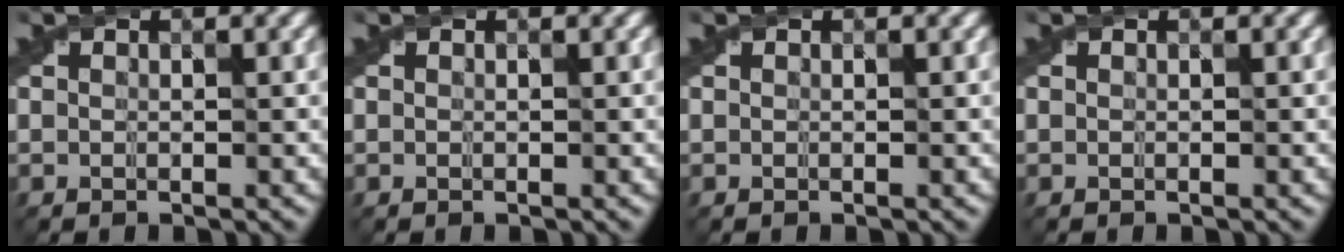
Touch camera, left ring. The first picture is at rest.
{"total": 0.0}
{"total": 0.0}
{"total": 0.0}